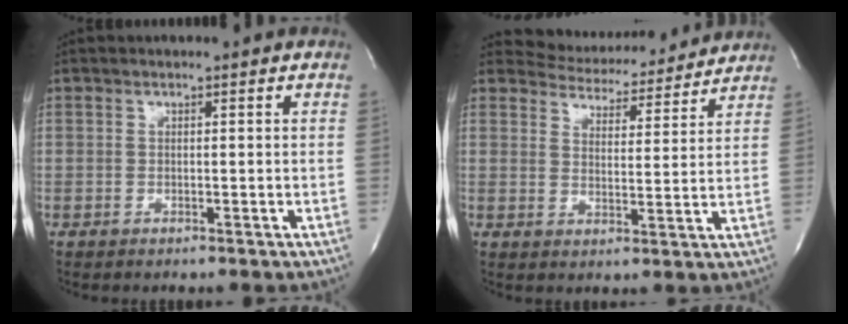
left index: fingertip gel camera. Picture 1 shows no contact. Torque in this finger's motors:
{"motor_torque": [0.13, -0.13, -0.16, -0.06]}